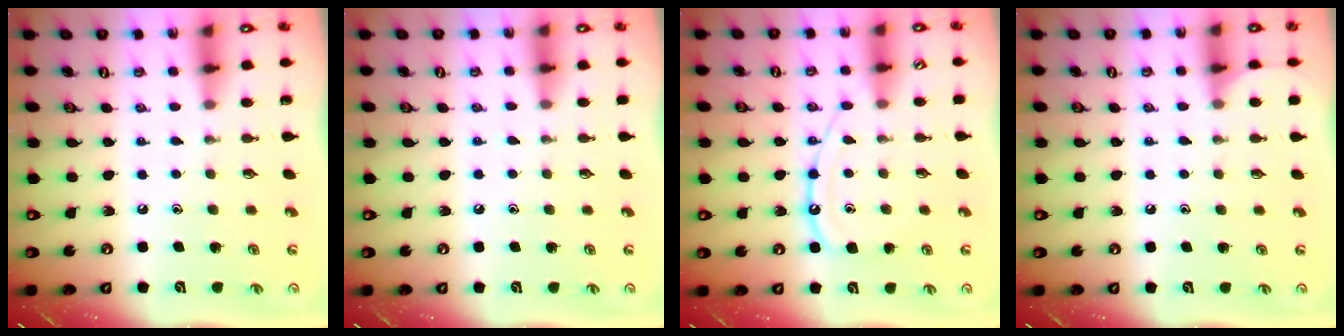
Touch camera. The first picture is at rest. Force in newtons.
{"total": 4.4, "press": 4.4, "slide": 0.7}
{"total": 11.6, "press": 11.5, "slide": 1.1}
{"total": 4.2, "press": 4.2, "slide": 0.5}